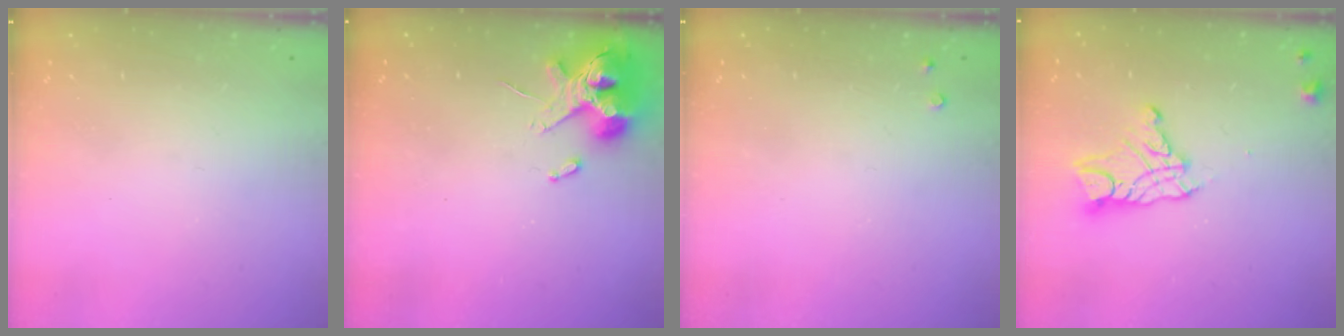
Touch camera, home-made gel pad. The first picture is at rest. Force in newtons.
{"total": 12.4, "press": 12.2, "slide": 1.8}
{"total": 1.8, "press": 1.8, "slide": 0.4}
{"total": 12.6, "press": 12.5, "slide": 1.1}